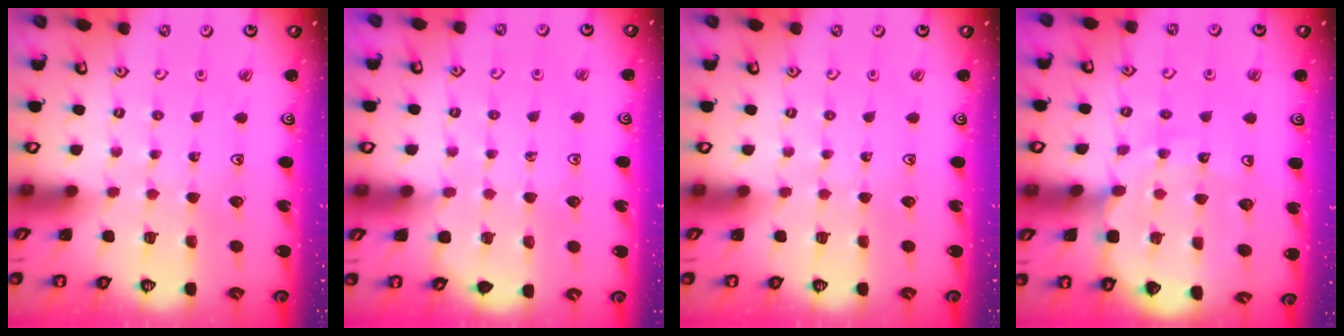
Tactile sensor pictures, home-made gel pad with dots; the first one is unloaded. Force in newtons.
{"total": 4.1, "press": 4.1, "slide": 0.5}
{"total": 0.0}
{"total": 10.1, "press": 10.1, "slide": 1.3}